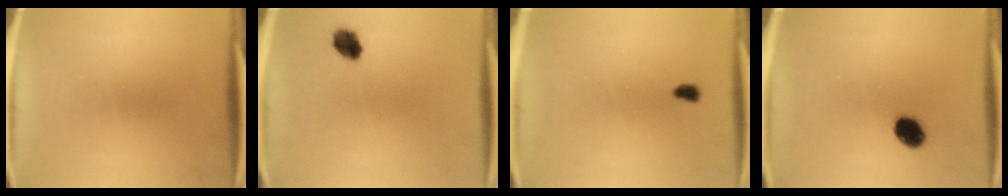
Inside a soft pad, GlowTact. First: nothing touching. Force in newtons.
{"total": 4.6}
{"total": 1.3}
{"total": 5.7}